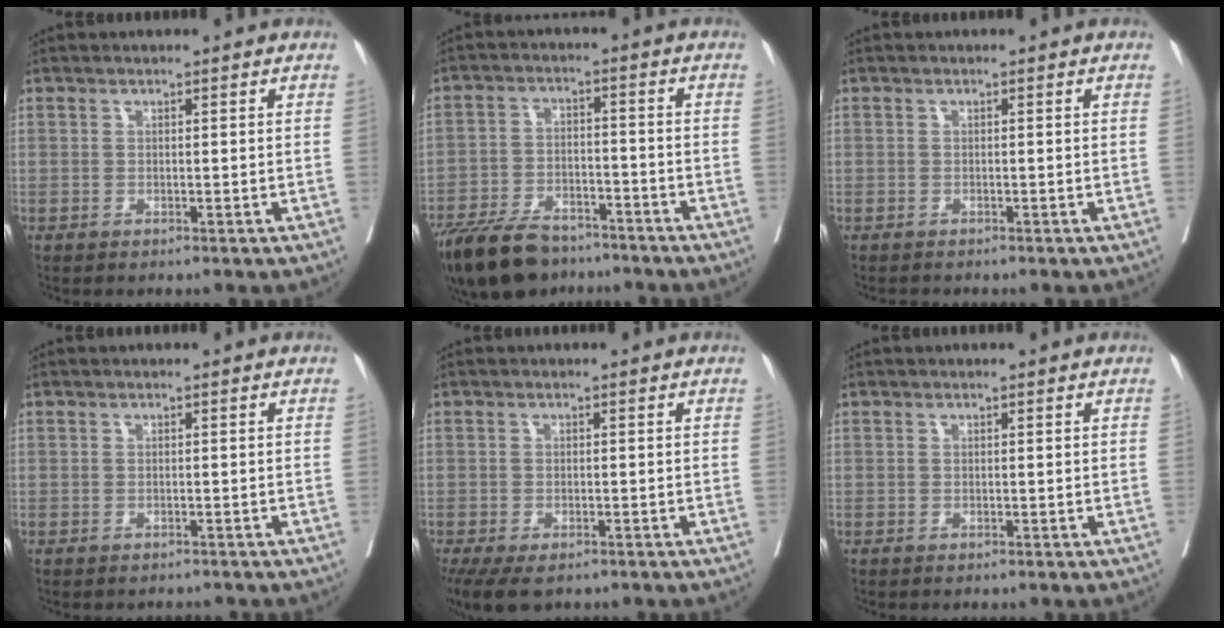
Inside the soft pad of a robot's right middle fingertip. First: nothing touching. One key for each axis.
{"total": 12.2, "fx": -10.0, "fy": 4.6, "fz": 5.2, "tx": -0.088, "ty": -0.008, "tz": -0.168}
{"total": 0.7, "fx": -0.7, "fy": 0.1, "fz": 0.1, "tx": -0.006, "ty": -0.004, "tz": -0.012}
{"total": 1.3, "fx": -1.2, "fy": 0.4, "fz": 0.0, "tx": -0.005, "ty": -0.002, "tz": -0.018}
{"total": 8.3, "fx": -5.5, "fy": 3.9, "fz": 4.8, "tx": -0.103, "ty": -0.017, "tz": -0.084}
{"total": 0.0}